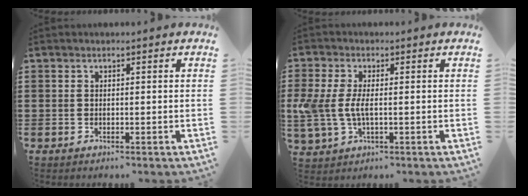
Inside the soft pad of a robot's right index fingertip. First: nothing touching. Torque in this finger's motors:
{"motor_torque": [0.51, 0.63, 0.17, 0.16]}